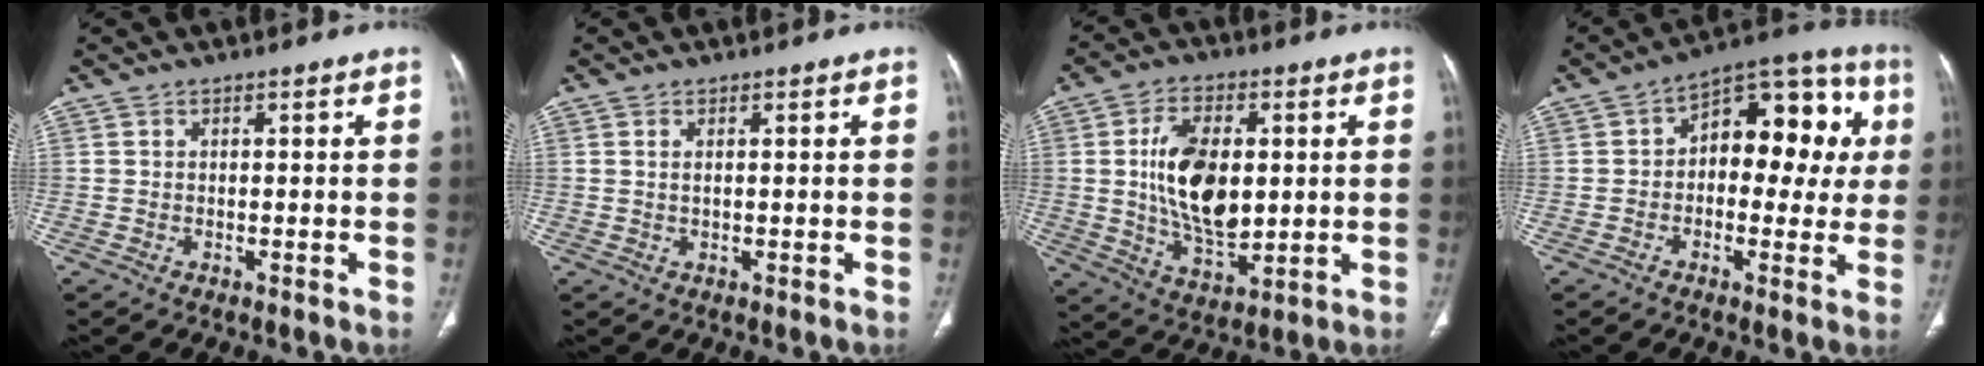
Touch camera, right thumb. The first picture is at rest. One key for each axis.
{"total": 1.0, "fx": 0.4, "fy": 0.4, "fz": 0.9, "tx": -0.023, "ty": 0.003, "tz": 0.010}
{"total": 15.2, "fx": 1.5, "fy": 8.5, "fz": 12.5, "tx": -0.204, "ty": -0.011, "tz": 0.035}
{"total": 16.6, "fx": 2.2, "fy": 9.8, "fz": 13.2, "tx": -0.119, "ty": 0.039, "tz": 0.024}